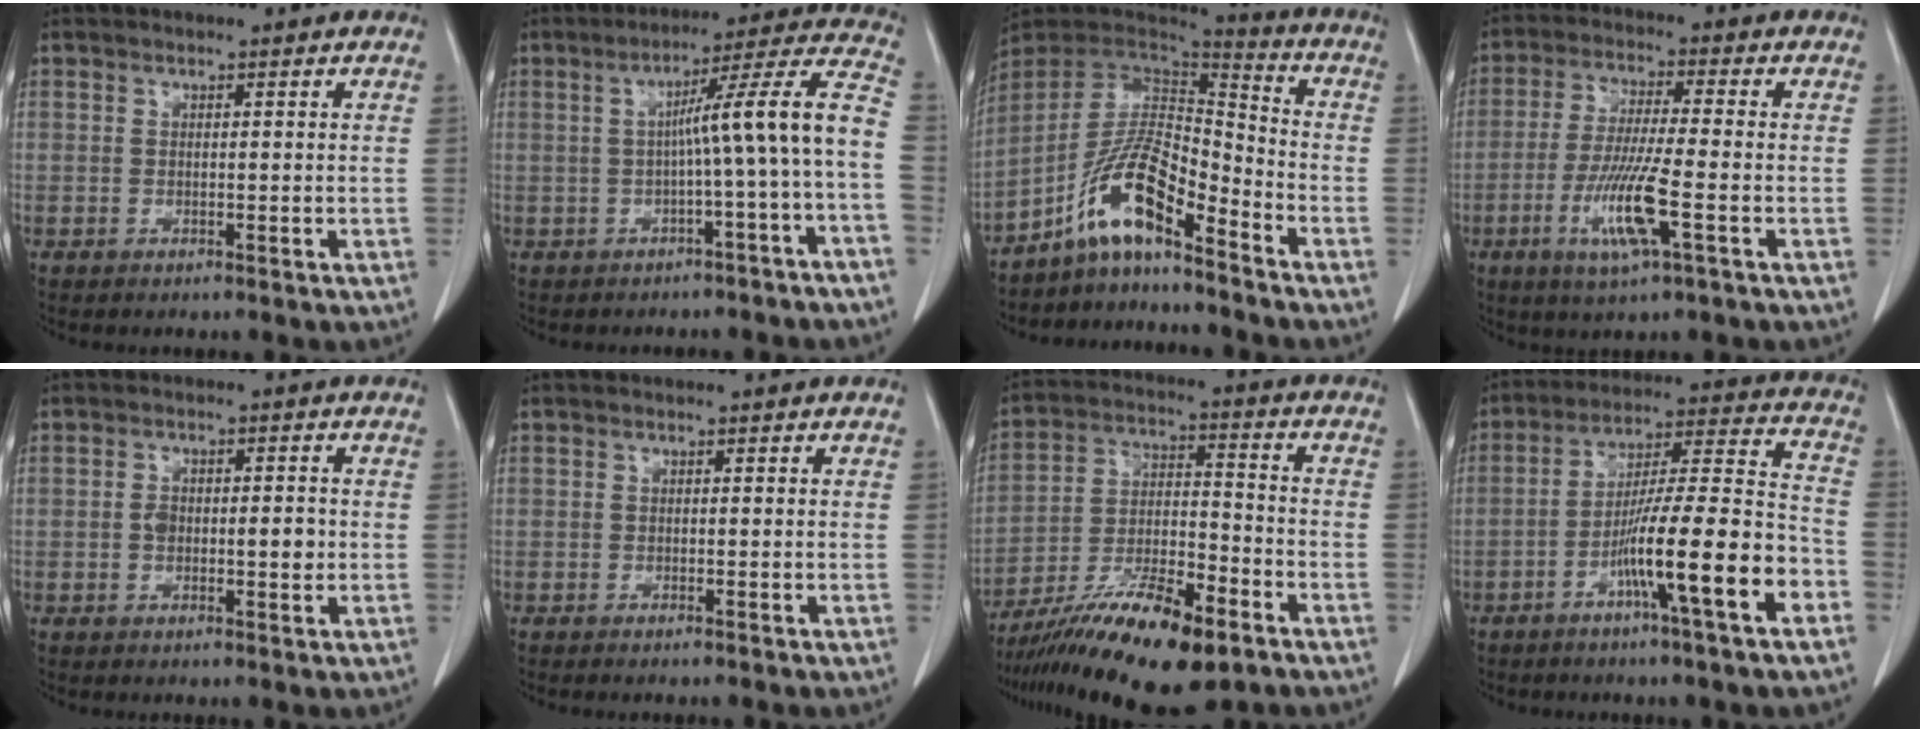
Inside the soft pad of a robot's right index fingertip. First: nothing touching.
{"total": 11.2, "force": [-1.9, -1.6, 10.9], "torque": [-0.145, 0.029, -0.031]}
{"total": 11.0, "force": [-7.5, 2.1, 7.8], "torque": [-0.153, 0.020, -0.140]}
{"total": 9.8, "force": [-3.5, 0.2, 9.2], "torque": [-0.185, -0.016, -0.069]}
{"total": 4.4, "force": [-0.4, 2.0, 3.9], "torque": [-0.066, 0.007, -0.004]}
{"total": 0.7, "force": [-0.5, 0.0, 0.4], "torque": [-0.012, -0.002, -0.008]}
{"total": 17.5, "force": [-11.8, 3.6, 12.4], "torque": [-0.220, -0.021, -0.207]}
{"total": 15.8, "force": [-6.8, 0.0, 14.2], "torque": [-0.238, 0.002, -0.114]}